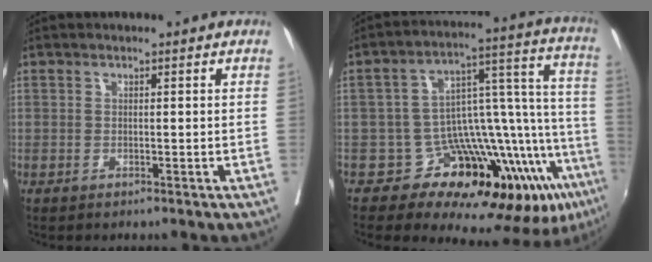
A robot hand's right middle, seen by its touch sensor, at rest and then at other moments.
{"total": 20.0, "force": [-10.9, 6.1, 15.6], "torque": [-0.111, 0.082, -0.146]}